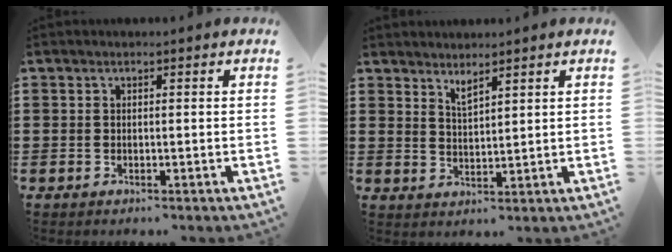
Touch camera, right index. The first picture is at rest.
{"total": 2.4, "force": [2.3, 0.0, 0.8], "torque": [-0.020, 0.000, 0.042]}